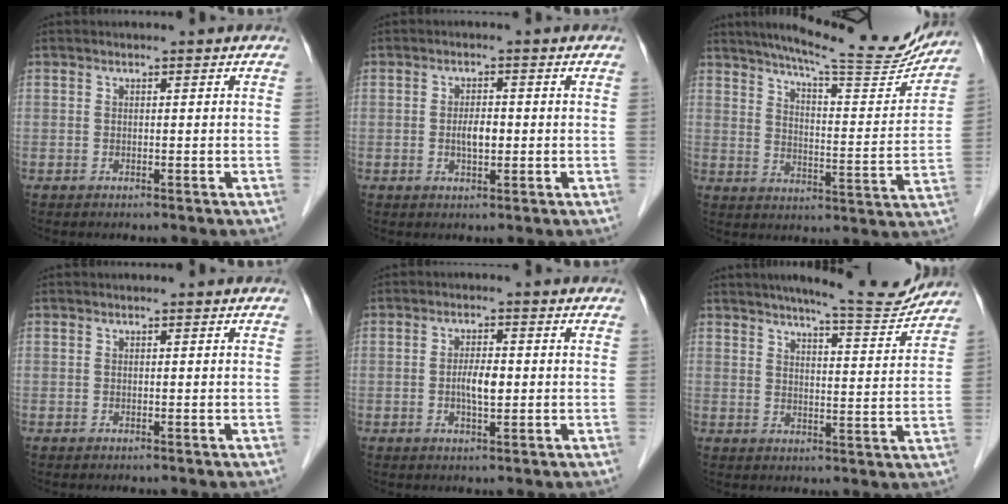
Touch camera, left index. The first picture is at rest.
{"total": 2.7, "force": [-0.5, 1.1, 2.4], "torque": [-0.045, 0.000, -0.005]}
{"total": 19.0, "force": [17.1, 1.6, 8.0], "torque": [-0.121, -0.038, 0.226]}
{"total": 0.0}
{"total": 3.4, "force": [-0.4, 1.0, 3.2], "torque": [-0.061, -0.002, -0.006]}
{"total": 10.3, "force": [9.6, 0.4, 3.6], "torque": [-0.049, -0.013, 0.124]}